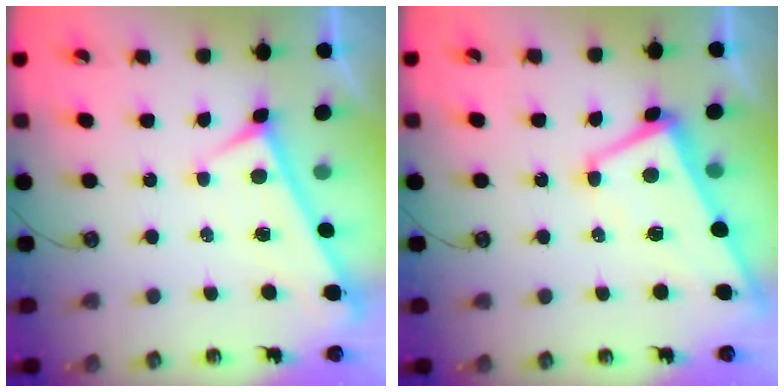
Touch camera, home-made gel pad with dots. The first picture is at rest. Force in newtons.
{"total": 1.2, "press": 0.7, "slide": 1.0}